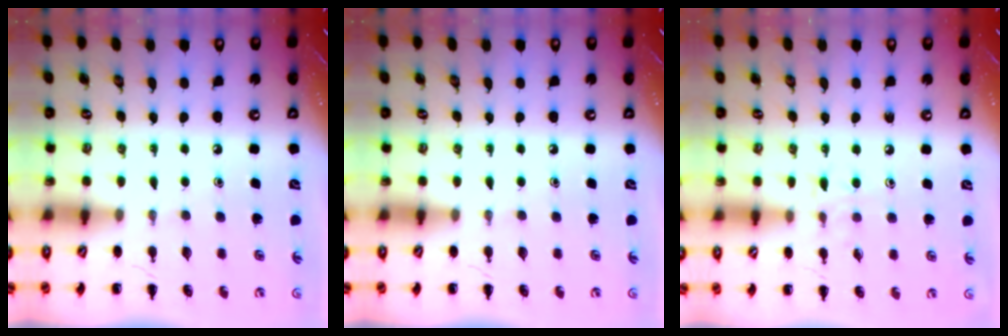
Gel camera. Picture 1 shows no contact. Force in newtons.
{"total": 0.0}
{"total": 6.0, "press": 5.6, "slide": 2.1}